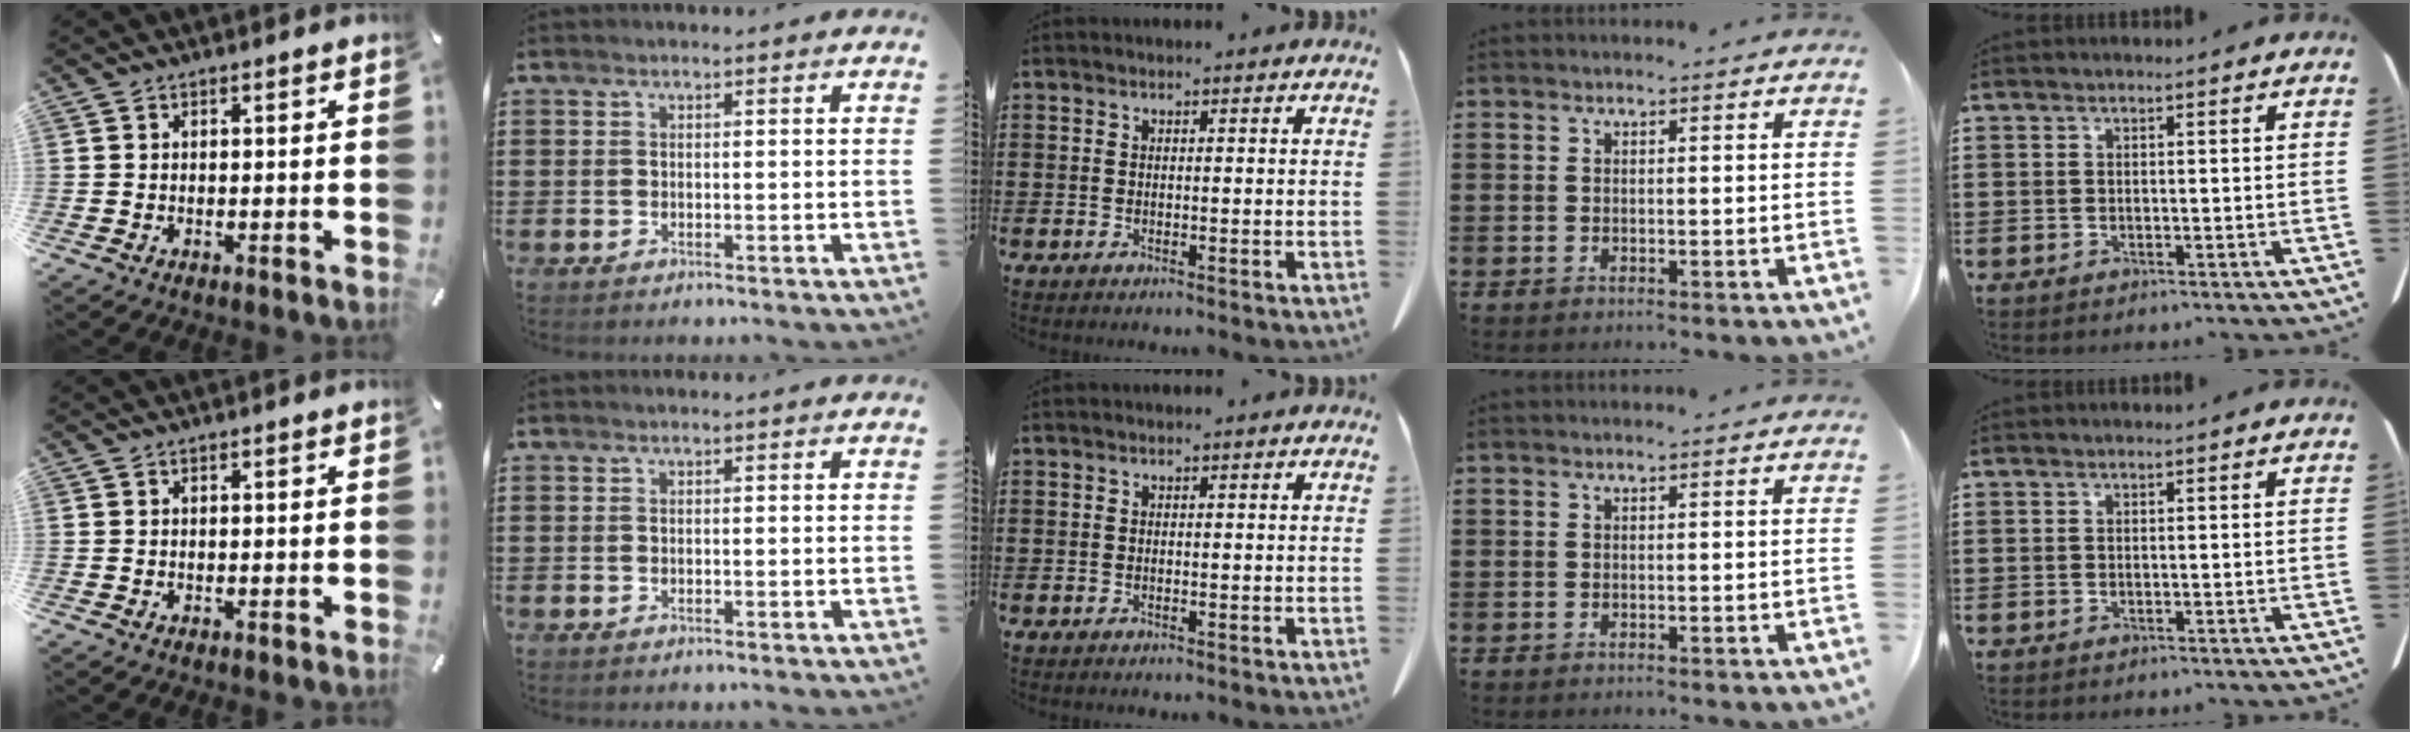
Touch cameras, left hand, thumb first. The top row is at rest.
{}